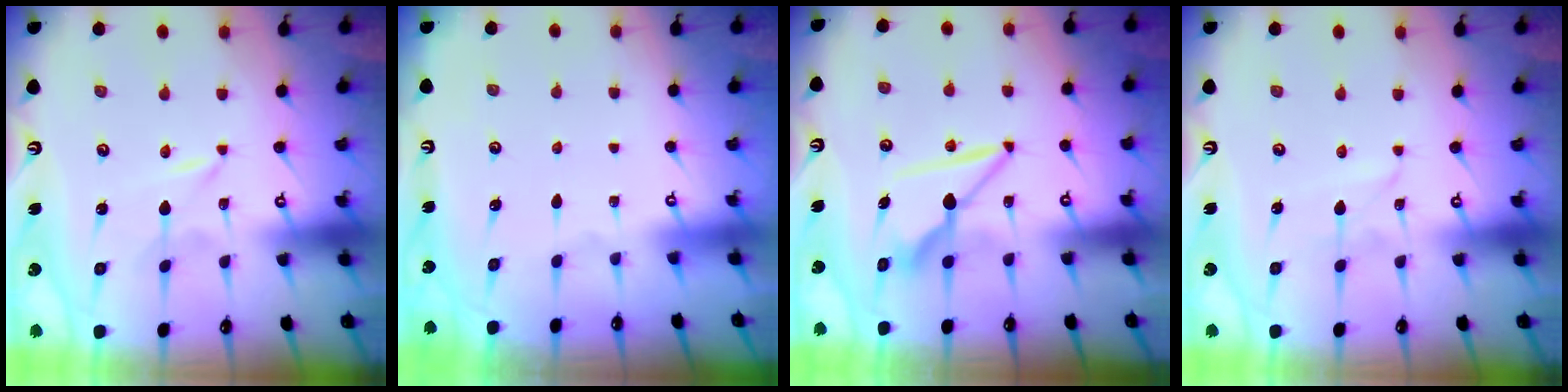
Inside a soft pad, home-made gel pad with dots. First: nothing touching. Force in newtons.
{"total": 0.0}
{"total": 8.8, "press": 8.8, "slide": 0.2}
{"total": 2.3, "press": 2.3, "slide": 0.3}